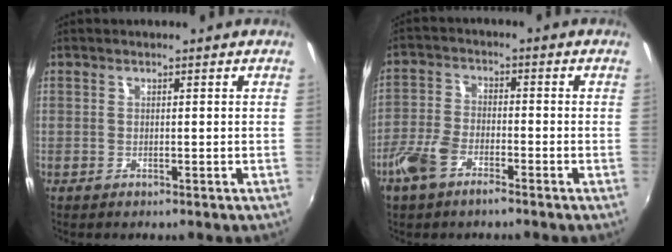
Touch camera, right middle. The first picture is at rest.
{"total": 6.7, "force": [-4.4, 2.9, 4.1], "torque": [-0.098, -0.001, -0.086]}